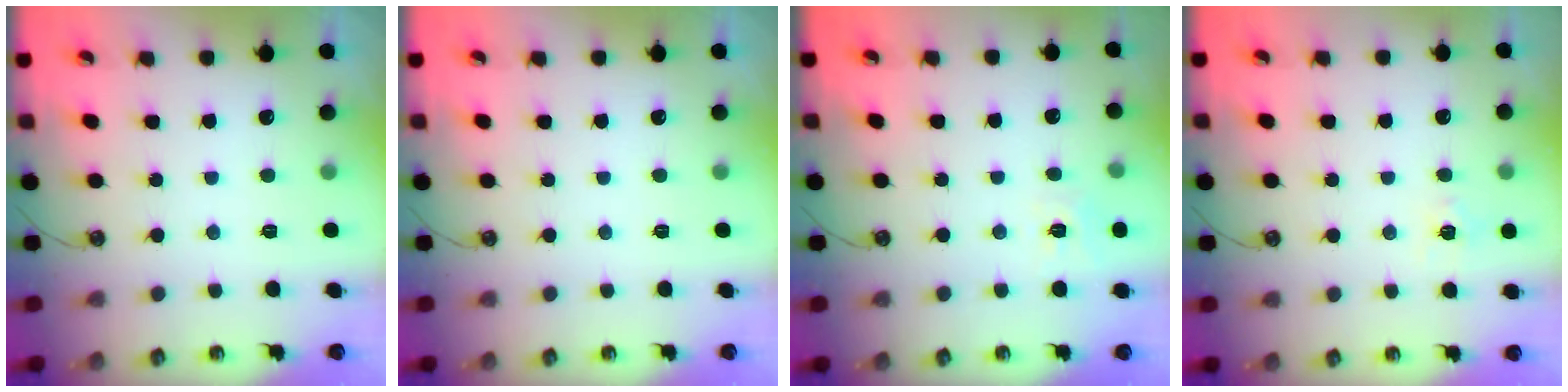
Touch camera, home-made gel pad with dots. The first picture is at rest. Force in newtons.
{"total": 0.0}
{"total": 6.5, "press": 6.5, "slide": 0.7}
{"total": 5.1, "press": 5.1, "slide": 0.4}